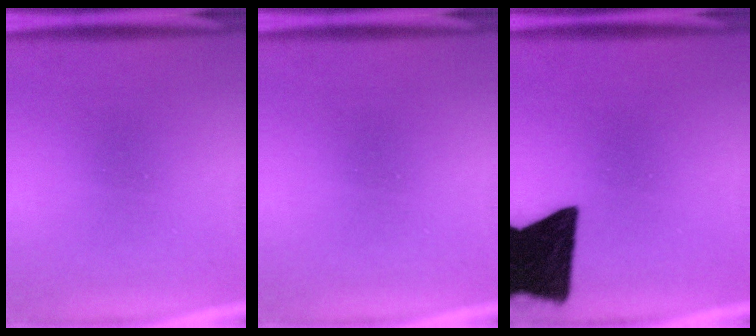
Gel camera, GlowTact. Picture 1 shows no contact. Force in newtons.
{"total": 0.0}
{"total": 18.0}